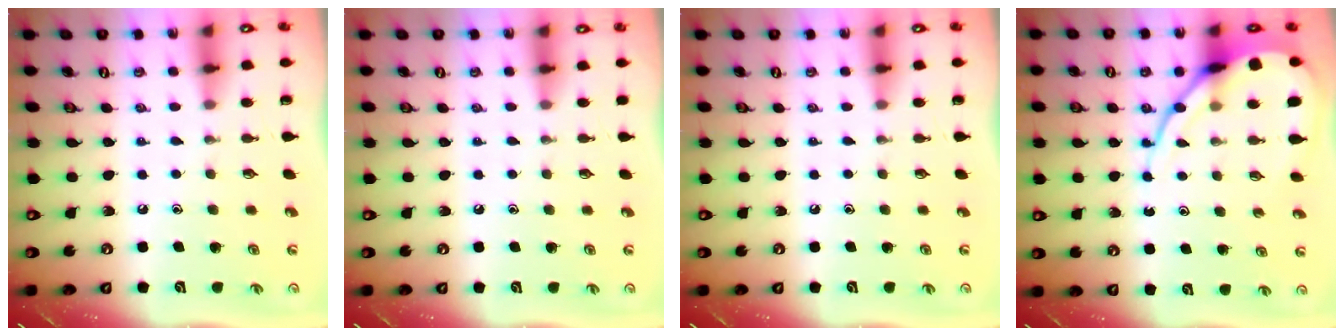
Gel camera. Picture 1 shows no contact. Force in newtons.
{"total": 1.9, "press": 1.9, "slide": 0.1}
{"total": 0.0}
{"total": 12.6, "press": 12.5, "slide": 1.1}